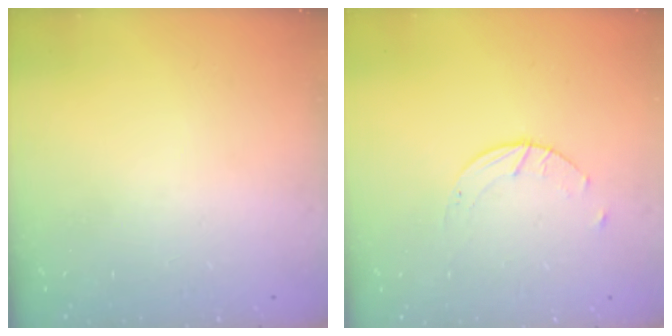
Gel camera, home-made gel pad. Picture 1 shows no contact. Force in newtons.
{"total": 2.0, "press": 2.0, "slide": 0.3}